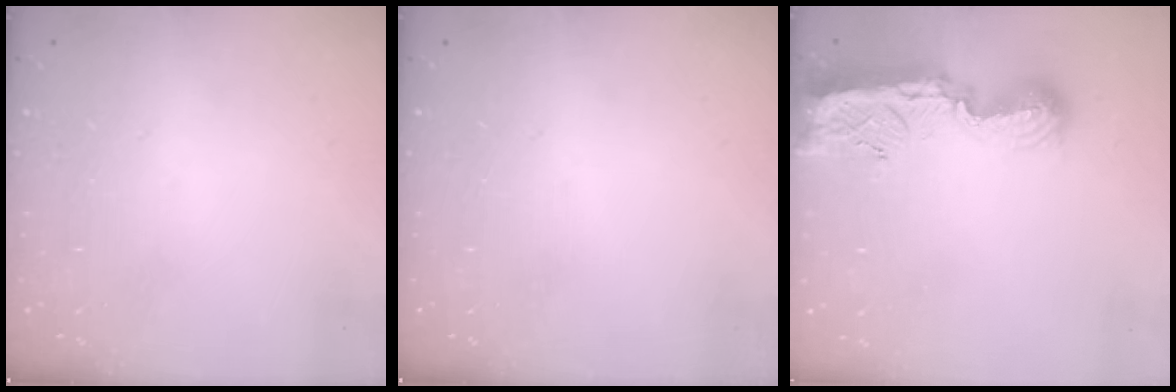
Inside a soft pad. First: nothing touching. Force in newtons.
{"total": 0.0}
{"total": 12.6, "press": 12.5, "slide": 1.0}